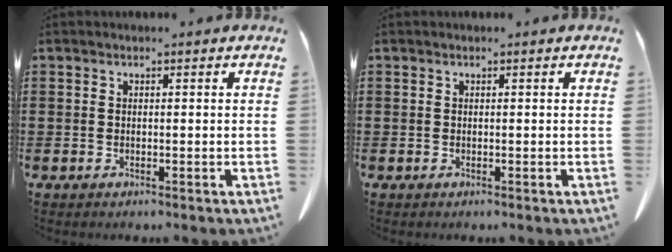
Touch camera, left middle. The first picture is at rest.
{"total": 0.0}